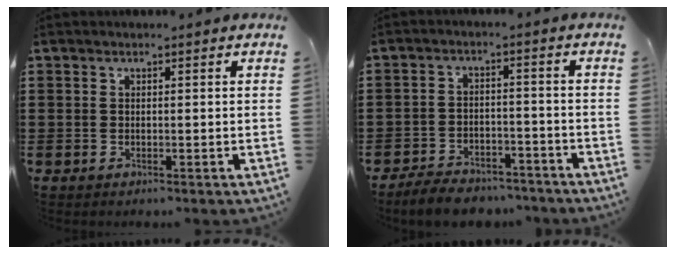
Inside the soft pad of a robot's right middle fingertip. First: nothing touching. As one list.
[{"total": 5.3, "force": [-5.2, 0.8, 0.9], "torque": [-0.020, 0.007, -0.103]}]